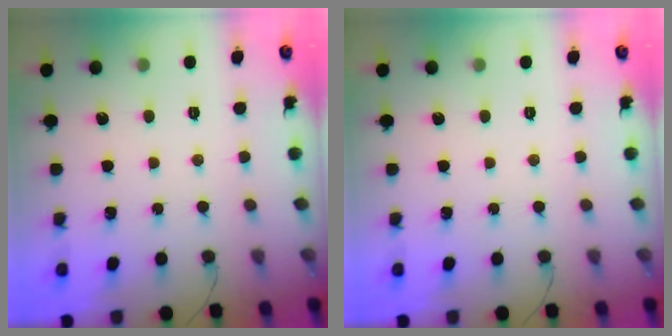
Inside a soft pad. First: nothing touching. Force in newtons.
{"total": 0.0}